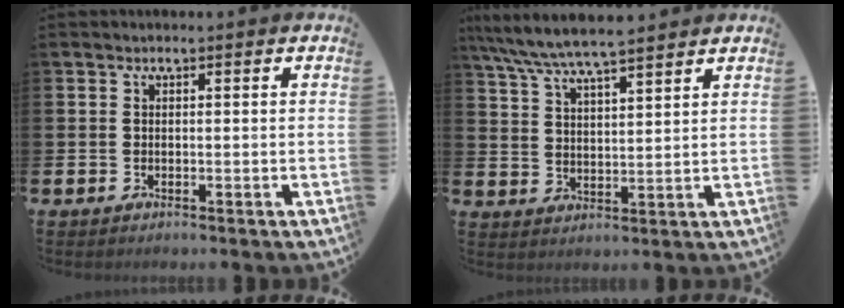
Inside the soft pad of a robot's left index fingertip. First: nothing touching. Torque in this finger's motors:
{"motor_torque": [0.97, -1.17, 0.91, 0.21]}